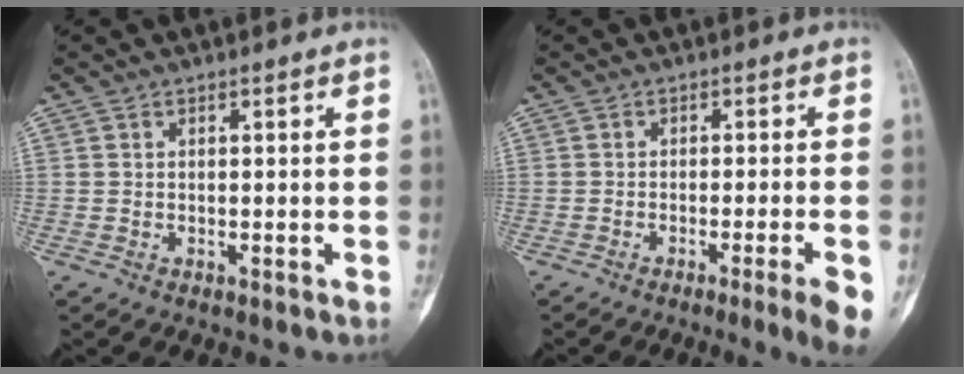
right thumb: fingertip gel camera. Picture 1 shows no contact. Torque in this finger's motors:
{"motor_torque": [-0.09, 0.24, -0.03, -0.03, 0.00]}